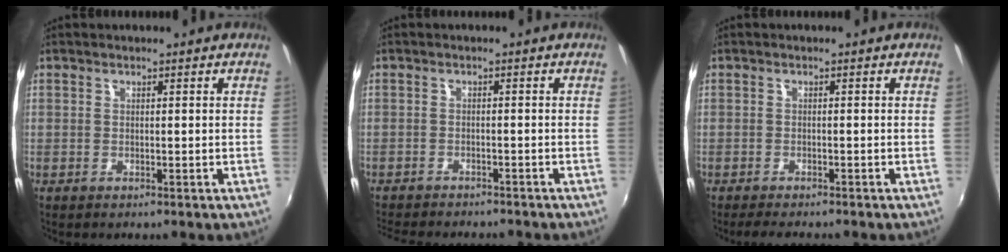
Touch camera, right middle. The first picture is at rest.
{"total": 8.4, "force": [-7.7, 1.9, 2.9], "torque": [-0.075, -0.020, -0.116]}
{"total": 4.1, "force": [-3.6, 0.8, 1.8], "torque": [-0.041, -0.015, -0.059]}